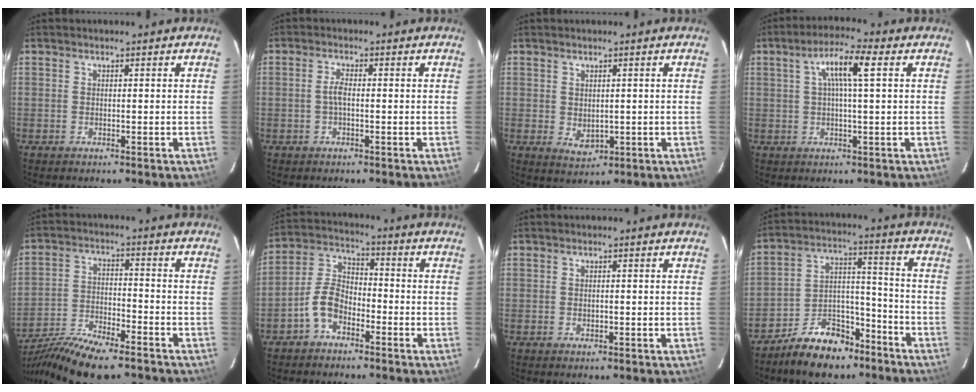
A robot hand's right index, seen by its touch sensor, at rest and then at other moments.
{"total": 2.3, "force": [-0.3, 0.7, 2.1], "torque": [-0.045, 0.005, -0.006]}
{"total": 3.1, "force": [0.2, 2.5, 1.9], "torque": [-0.031, -0.006, 0.012]}
{"total": 7.0, "force": [1.9, 0.8, 6.7], "torque": [-0.121, 0.013, 0.033]}
{"total": 15.9, "force": [-13.1, 3.3, 8.3], "torque": [-0.179, -0.033, -0.234]}
{"total": 7.1, "force": [-4.1, 4.2, 4.0], "torque": [-0.091, 0.020, -0.086]}
{"total": 0.9, "force": [-0.2, 0.5, 0.6], "torque": [-0.010, 0.001, -0.004]}
{"total": 12.4, "force": [-9.3, 6.4, 5.1], "torque": [-0.099, 0.042, -0.145]}